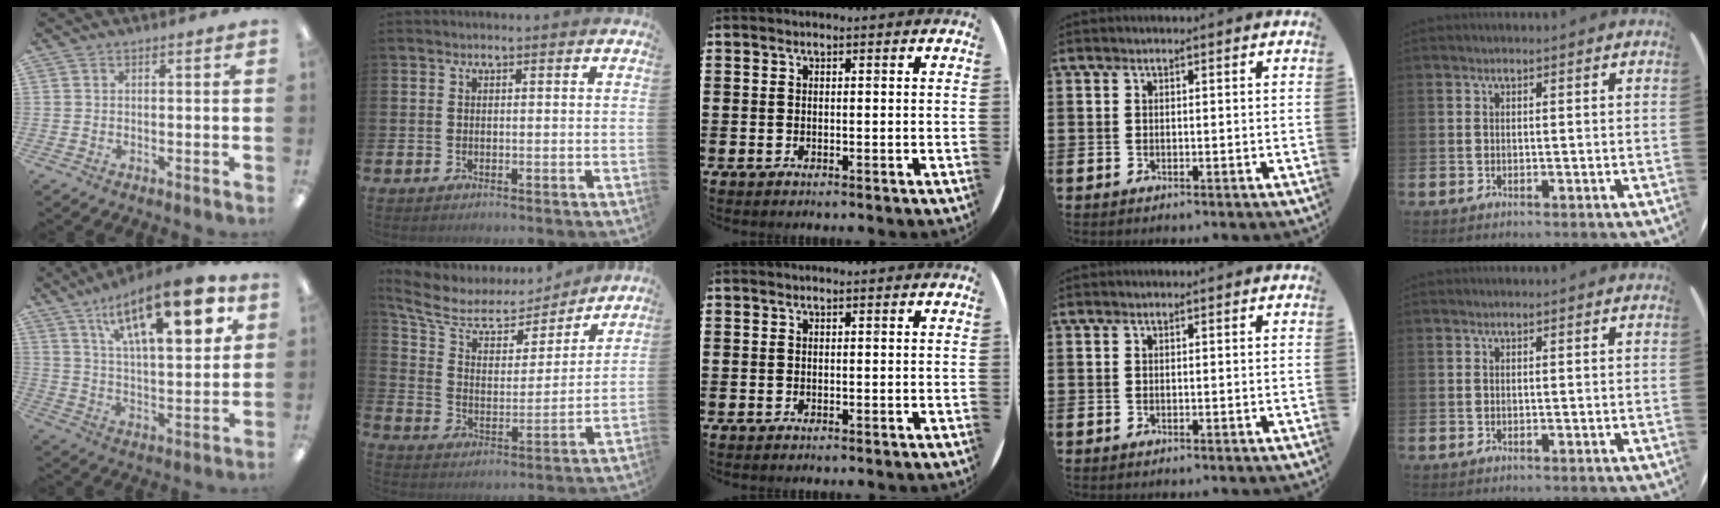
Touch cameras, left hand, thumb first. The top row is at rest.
{"thumb": {"total": 21.1, "force": [11.0, 7.8, 16.2], "torque": [-0.240, -0.048, 0.170]}, "index": {"total": 7.9, "force": [6.3, 4.1, 2.4], "torque": [-0.087, -0.041, 0.108]}}